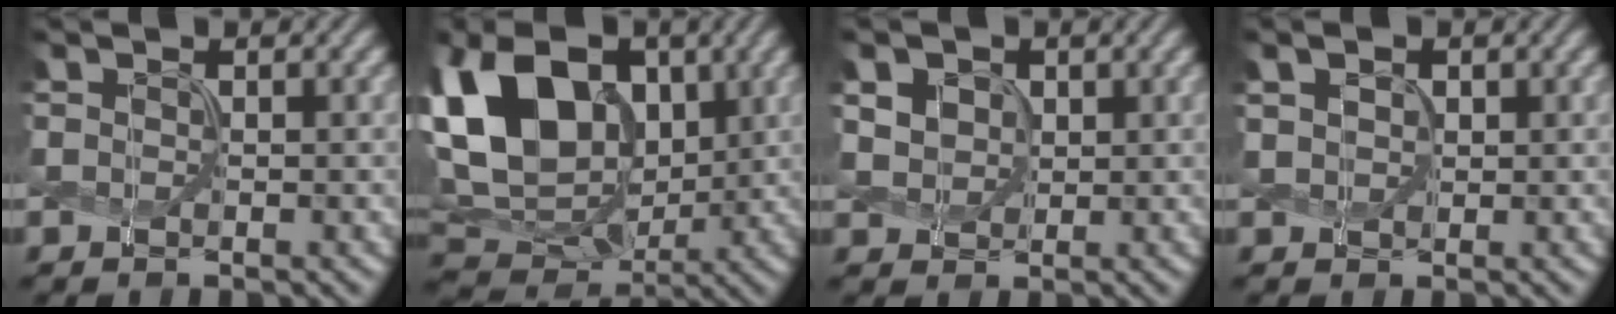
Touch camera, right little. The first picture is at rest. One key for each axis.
{"total": 15.4, "fx": 2.9, "fy": 10.8, "fz": 10.5, "tx": -0.220, "ty": 0.017, "tz": 0.050}
{"total": 3.3, "fx": 1.0, "fy": 2.8, "fz": 1.5, "tx": -0.064, "ty": 0.006, "tz": 0.031}
{"total": 1.9, "fx": 0.7, "fy": 1.5, "fz": 1.0, "tx": -0.037, "ty": 0.013, "tz": 0.016}